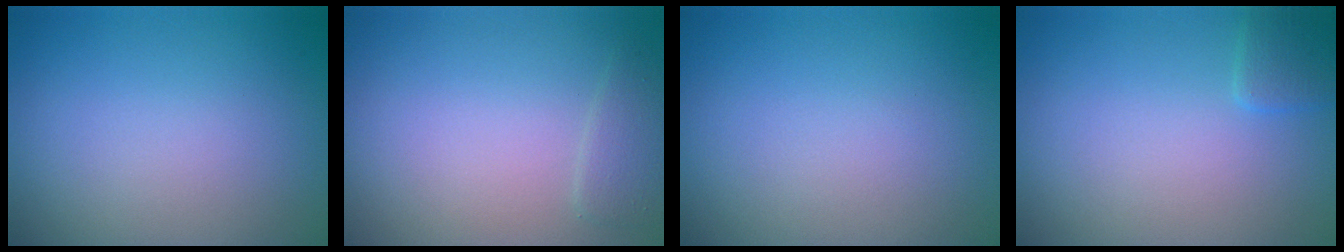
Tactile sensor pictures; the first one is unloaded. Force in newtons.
{"total": 1.5, "press": 1.4, "slide": 0.1}
{"total": 0.0}
{"total": 1.3, "press": 1.3, "slide": 0.1}